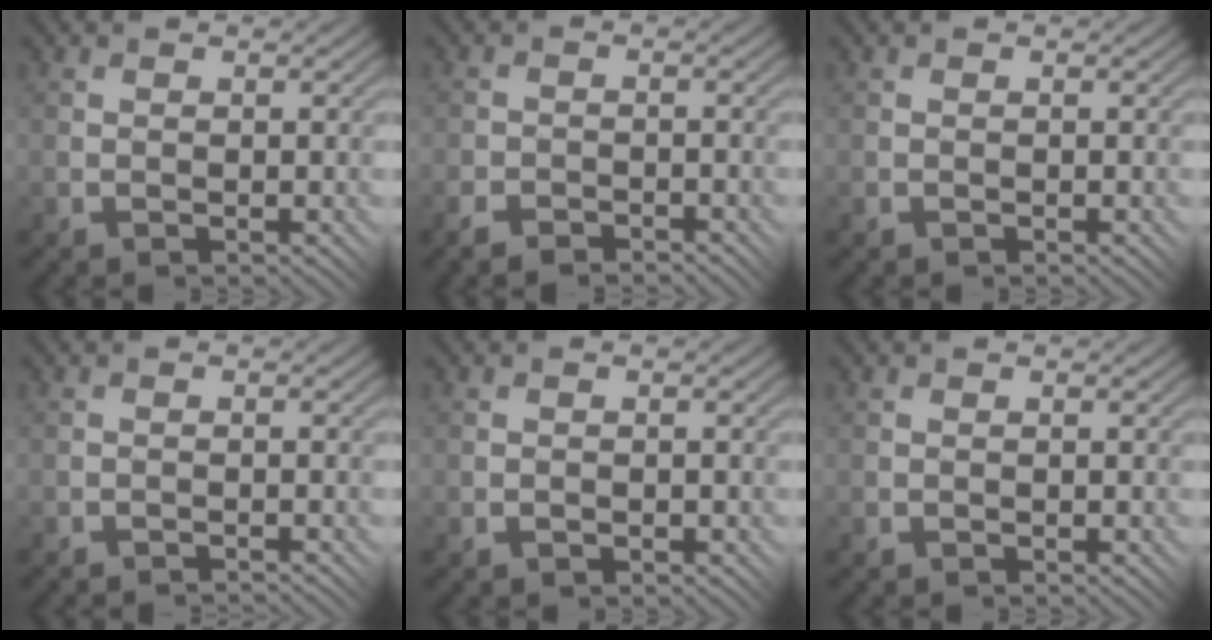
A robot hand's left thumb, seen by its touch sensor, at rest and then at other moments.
{"total": 2.7, "force": [-2.4, 1.1, 0.8], "torque": [-0.015, 0.002, -0.050]}
{"total": 0.0}
{"total": 1.2, "force": [-0.7, -0.6, -0.7], "torque": [0.014, 0.009, -0.020]}
{"total": 0.6, "force": [-0.4, 0.3, 0.2], "torque": [0.001, 0.000, -0.007]}
{"total": 0.0}